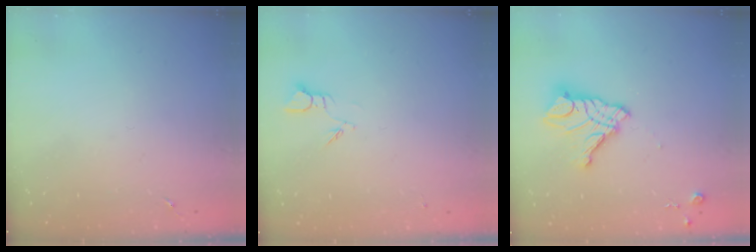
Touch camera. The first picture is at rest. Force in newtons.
{"total": 2.7, "press": 2.7, "slide": 0.3}
{"total": 15.1, "press": 15.0, "slide": 1.4}